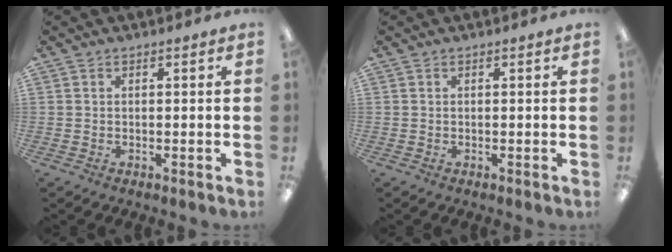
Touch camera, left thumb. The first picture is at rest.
{"total": 0.0}